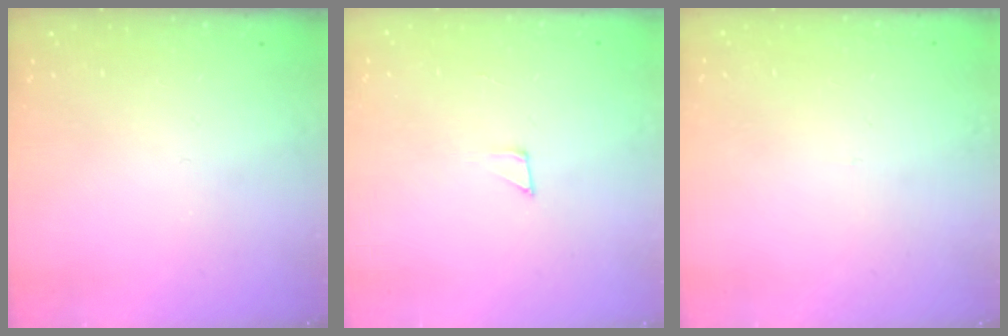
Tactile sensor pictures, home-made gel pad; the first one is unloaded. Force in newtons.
{"total": 1.9, "press": 1.9, "slide": 0.1}
{"total": 2.7, "press": 2.7, "slide": 0.3}